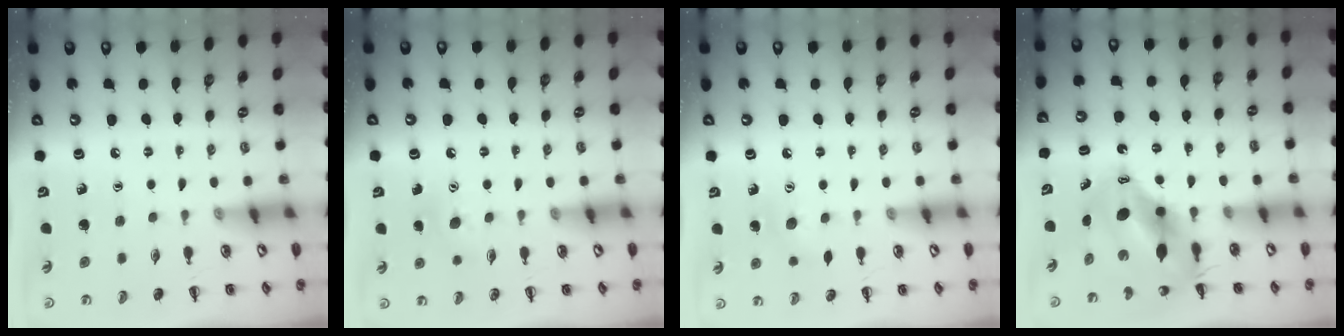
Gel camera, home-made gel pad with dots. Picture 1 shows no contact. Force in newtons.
{"total": 5.1, "press": 4.9, "slide": 1.4}
{"total": 6.0, "press": 5.9, "slide": 1.4}
{"total": 9.9, "press": 9.6, "slide": 2.6}